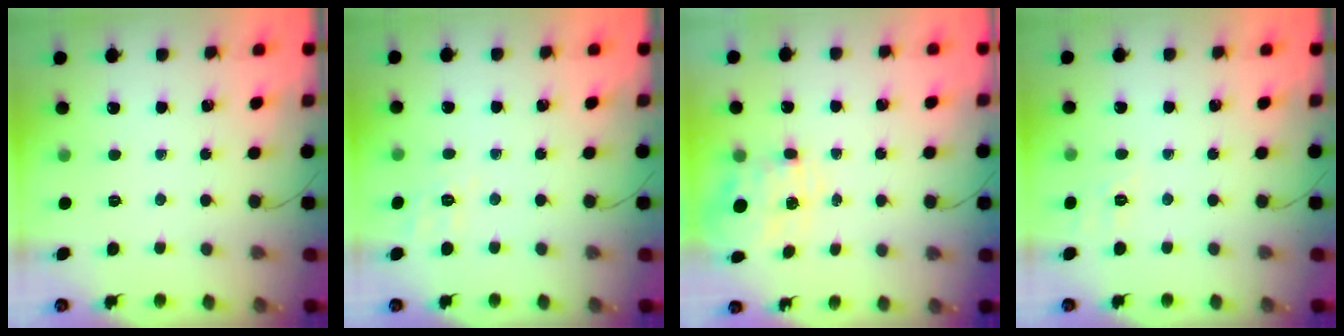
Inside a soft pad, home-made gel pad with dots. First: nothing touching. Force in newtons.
{"total": 2.1, "press": 0.9, "slide": 1.9}
{"total": 7.9, "press": 7.8, "slide": 0.9}
{"total": 1.8, "press": 0.2, "slide": 1.8}